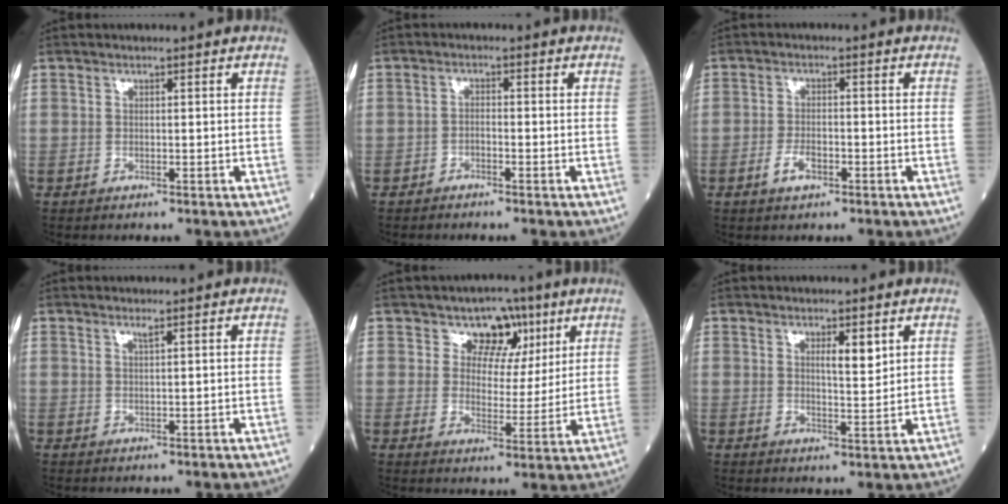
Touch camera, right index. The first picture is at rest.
{"total": 1.2, "force": [-1.0, 0.2, 0.6], "torque": [-0.011, 0.001, -0.020]}
{"total": 3.1, "force": [-1.6, 1.3, 2.2], "torque": [-0.045, 0.002, -0.031]}
{"total": 0.7, "force": [0.5, -0.2, 0.5], "torque": [-0.015, -0.005, 0.011]}
{"total": 6.7, "force": [3.6, 5.1, 2.3], "torque": [-0.013, 0.006, 0.051]}
{"total": 3.1, "force": [1.6, 0.6, 2.6], "torque": [-0.042, -0.006, 0.025]}